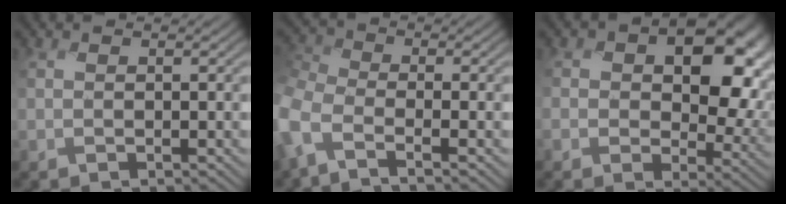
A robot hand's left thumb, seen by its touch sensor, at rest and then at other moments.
{"total": 5.5, "force": [-3.7, 2.3, 3.3], "torque": [-0.087, -0.007, -0.099]}
{"total": 12.5, "force": [2.6, 8.5, 8.7], "torque": [-0.140, -0.017, 0.055]}